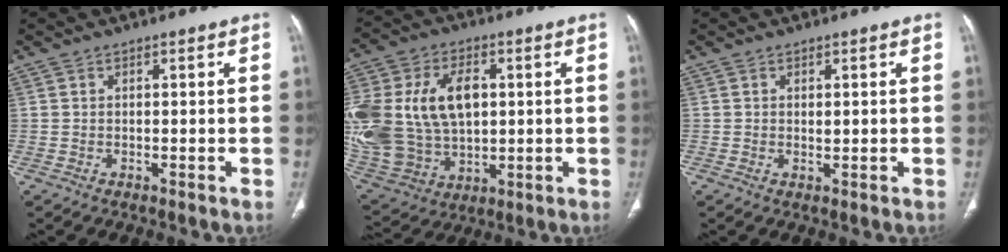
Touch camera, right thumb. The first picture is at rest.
{"total": 27.7, "force": [3.9, 19.2, 19.6], "torque": [-0.442, 0.021, 0.095]}
{"total": 1.1, "force": [0.2, 0.6, 0.8], "torque": [-0.011, -0.003, 0.005]}